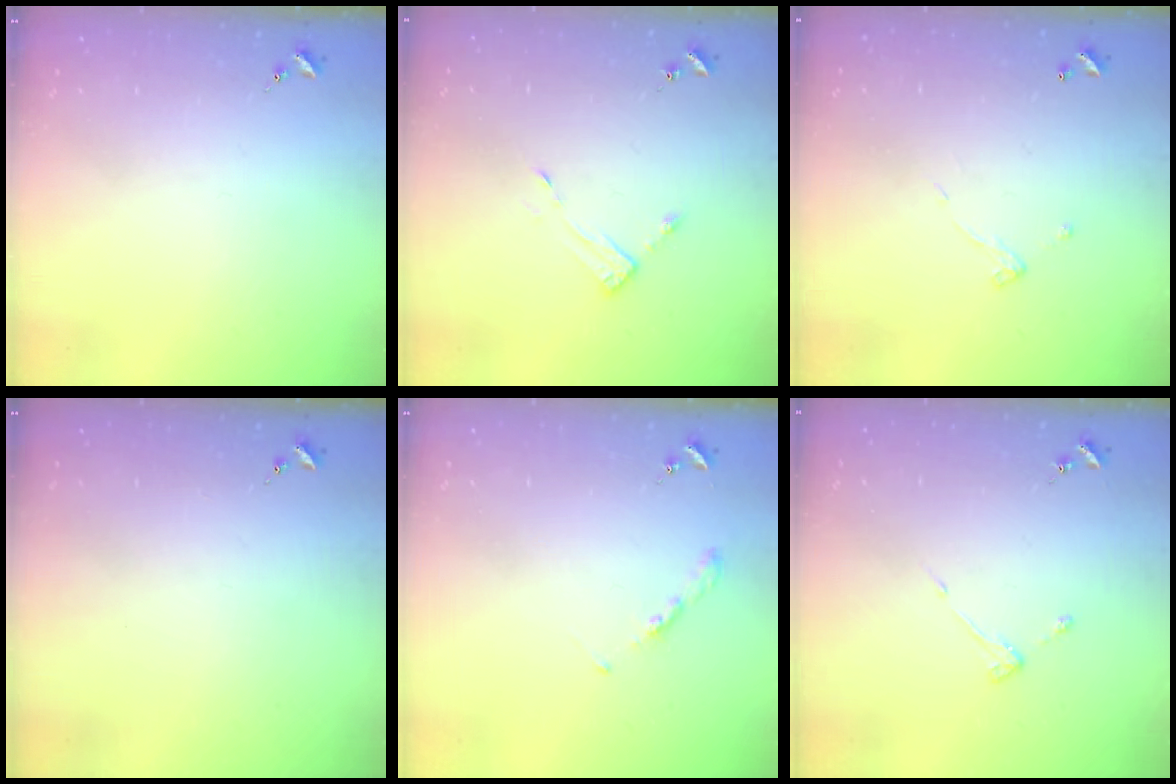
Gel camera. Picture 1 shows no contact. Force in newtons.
{"total": 3.3, "press": 3.3, "slide": 0.3}
{"total": 4.9, "press": 4.9, "slide": 0.1}
{"total": 0.0}
{"total": 3.2, "press": 3.2, "slide": 0.4}
{"total": 3.0, "press": 3.0, "slide": 0.4}